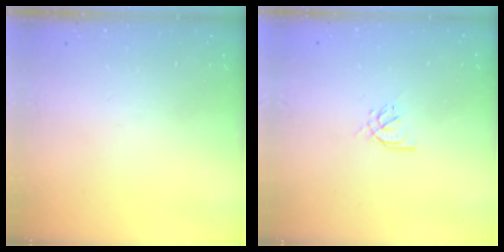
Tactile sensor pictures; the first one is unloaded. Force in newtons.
{"total": 2.4, "press": 2.4, "slide": 0.5}